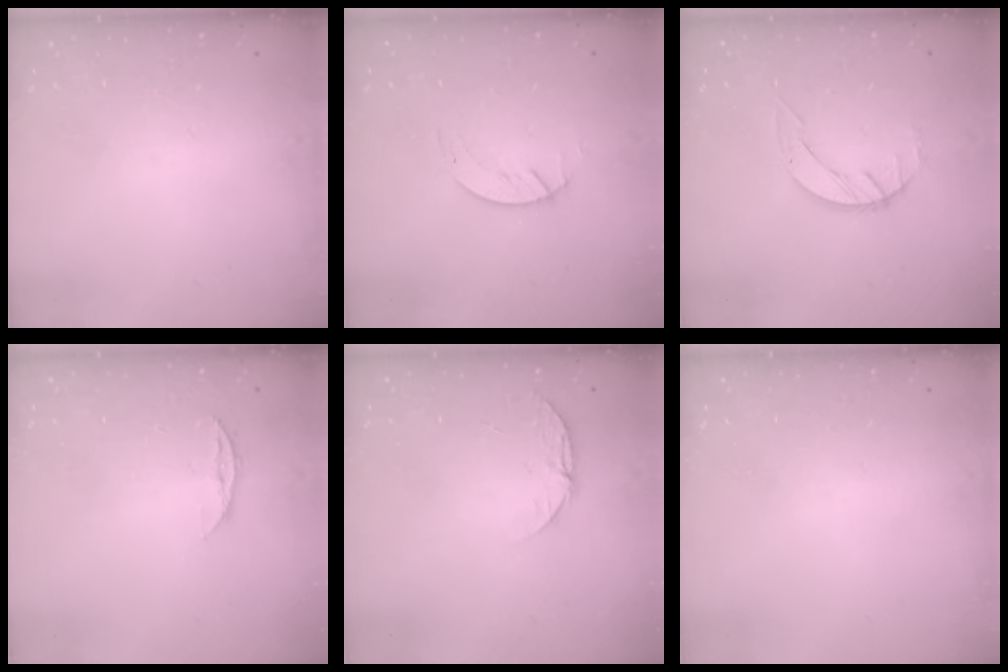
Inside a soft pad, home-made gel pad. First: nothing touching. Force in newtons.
{"total": 1.2, "press": 1.1, "slide": 0.2}
{"total": 2.7, "press": 2.7, "slide": 0.3}
{"total": 5.1, "press": 5.1, "slide": 0.7}
{"total": 5.6, "press": 5.6, "slide": 0.6}
{"total": 0.0}